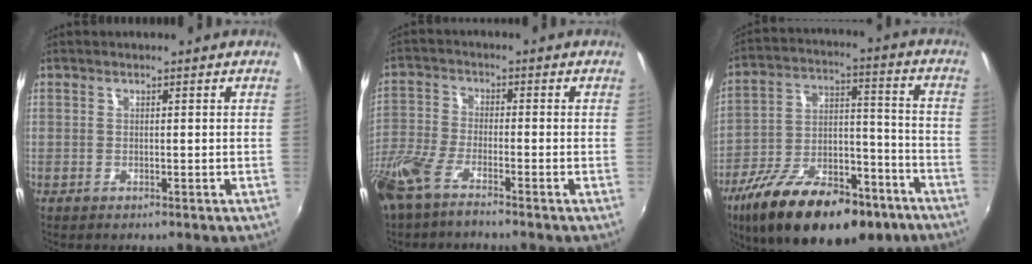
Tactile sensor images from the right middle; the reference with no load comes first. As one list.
[{"total": 9.5, "force": [-7.2, 2.1, 5.8], "torque": [-0.145, -0.021, -0.148]}, {"total": 24.5, "force": [-15.6, 10.9, 15.4], "torque": [-0.269, -0.010, -0.235]}]